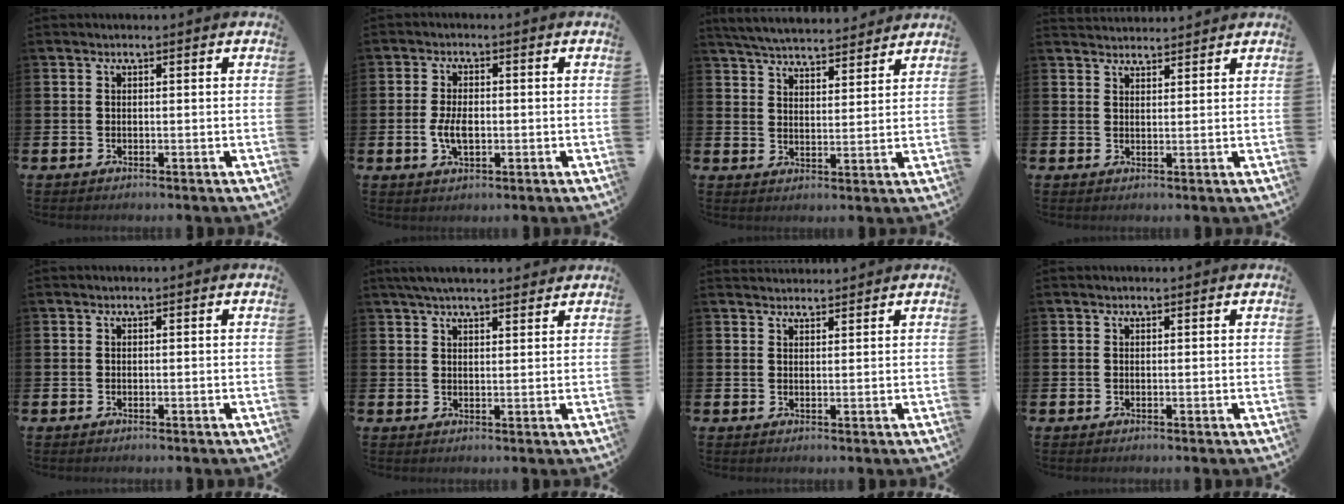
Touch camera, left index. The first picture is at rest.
{"total": 3.9, "force": [-0.4, 2.1, 3.3], "torque": [-0.059, 0.000, -0.011]}
{"total": 5.7, "force": [5.6, 0.7, 0.8], "torque": [-0.034, -0.032, 0.099]}
{"total": 2.6, "force": [2.6, 0.4, -0.1], "torque": [0.007, -0.015, 0.046]}
{"total": 0.0}
{"total": 4.4, "force": [4.0, 0.8, 1.5], "torque": [-0.038, -0.007, 0.074]}
{"total": 2.2, "force": [2.1, 0.4, -0.1], "torque": [0.009, -0.011, 0.037]}
{"total": 0.0}